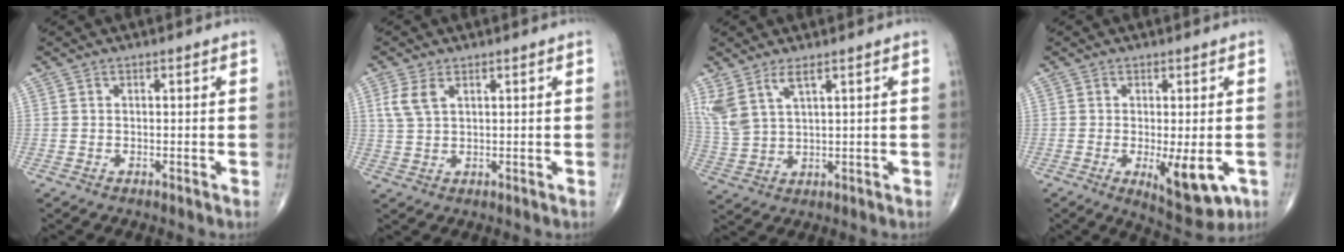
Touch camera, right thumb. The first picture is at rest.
{"total": 4.0, "force": [1.8, 2.1, 2.9], "torque": [-0.069, 0.005, 0.042]}
{"total": 6.9, "force": [4.2, 2.3, 5.0], "torque": [-0.120, -0.015, 0.096]}
{"total": 9.1, "force": [-2.5, 3.2, 8.1], "torque": [-0.105, -0.020, -0.029]}